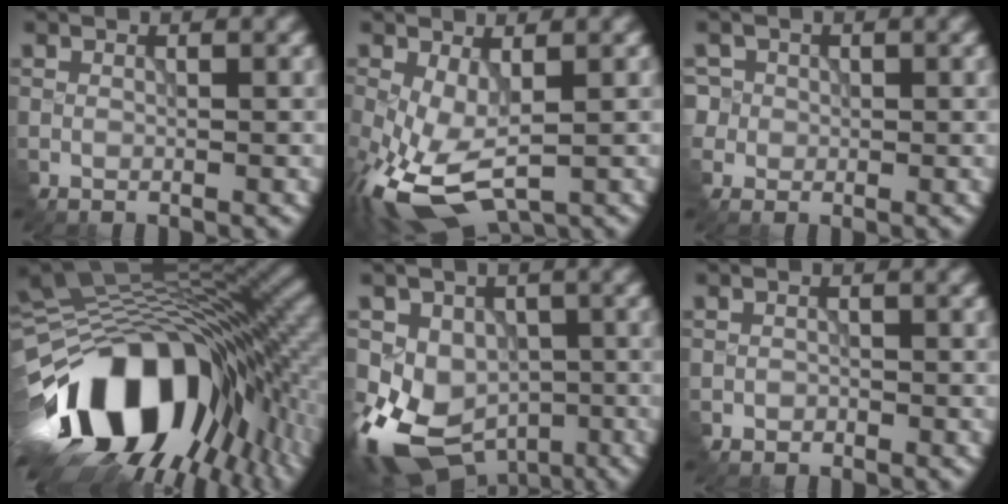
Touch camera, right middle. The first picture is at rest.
{"total": 7.9, "force": [-2.4, 3.9, 6.4], "torque": [-0.161, -0.018, -0.038]}
{"total": 2.2, "force": [0.3, 2.2, 0.2], "torque": [-0.010, 0.002, 0.002]}
{"total": 17.9, "force": [-6.9, 10.1, 13.1], "torque": [-0.228, -0.003, -0.117]}
{"total": 10.8, "force": [-4.9, 8.3, 4.9], "torque": [-0.086, -0.018, -0.073]}
{"total": 0.9, "force": [-0.6, 0.6, 0.0], "torque": [-0.001, -0.003, -0.010]}